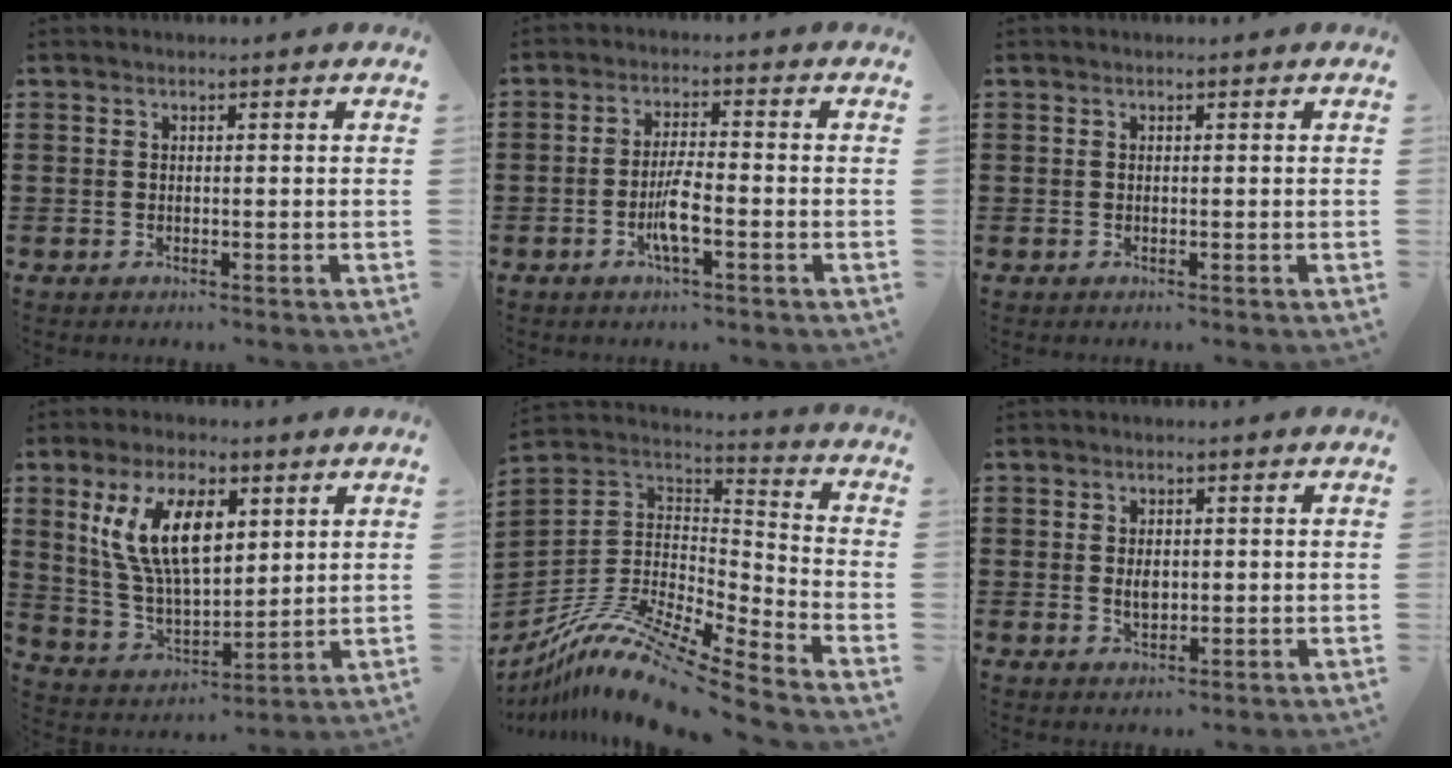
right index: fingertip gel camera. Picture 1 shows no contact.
{"total": 4.6, "force": [-1.8, 0.7, 4.2], "torque": [-0.090, -0.007, -0.038]}
{"total": 0.0}
{"total": 11.6, "force": [4.7, 5.5, 9.1], "torque": [-0.202, 0.011, 0.084]}
{"total": 12.6, "force": [-9.7, 2.1, 7.9], "torque": [-0.160, 0.006, -0.186]}
{"total": 2.3, "force": [0.1, 1.5, 1.8], "torque": [-0.035, 0.005, 0.001]}